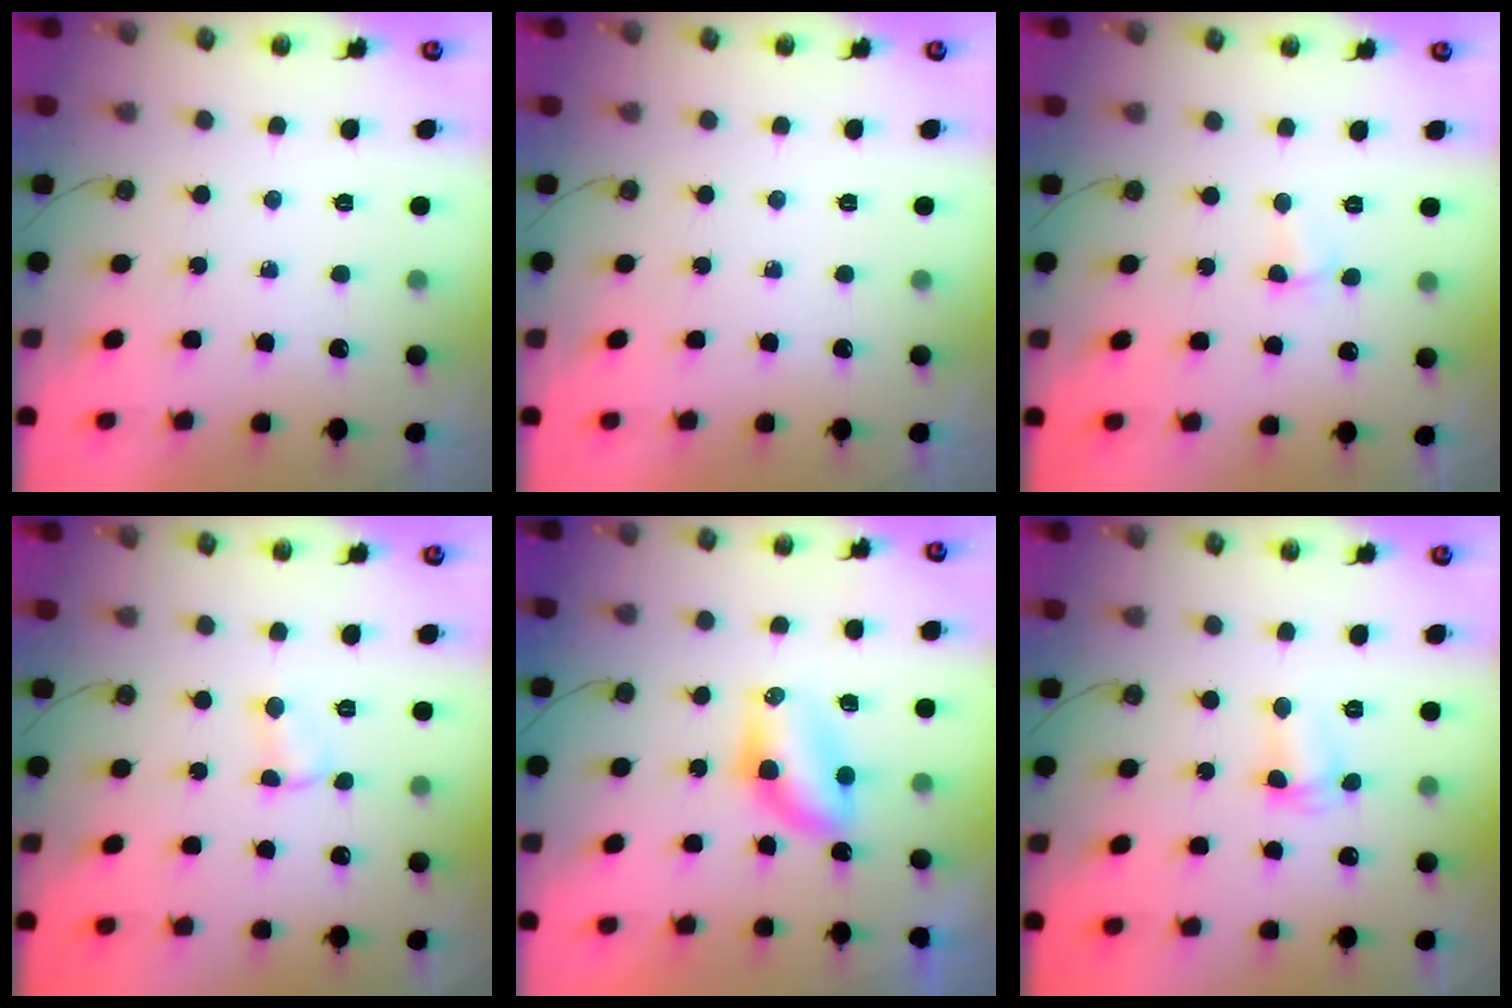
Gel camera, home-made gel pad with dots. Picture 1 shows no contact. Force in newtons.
{"total": 0.0}
{"total": 2.7, "press": 2.6, "slide": 0.7}
{"total": 3.7, "press": 3.7, "slide": 0.4}
{"total": 8.0, "press": 7.3, "slide": 3.3}
{"total": 3.1, "press": 3.1, "slide": 0.5}